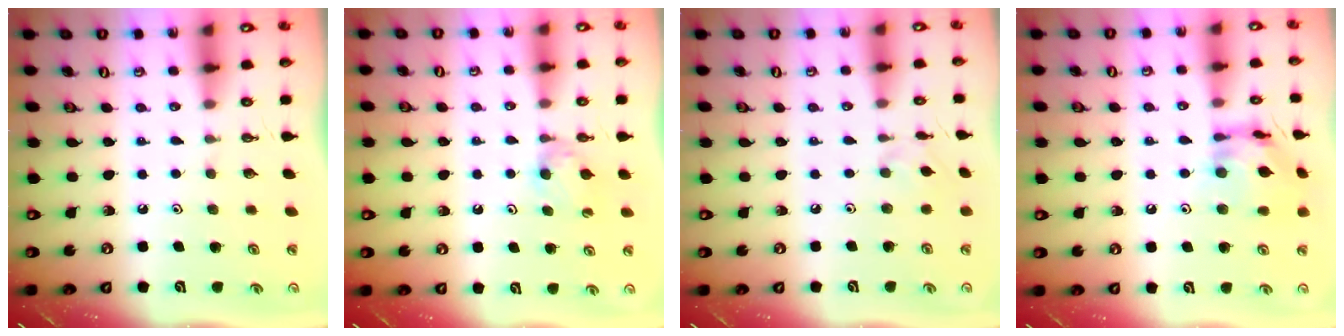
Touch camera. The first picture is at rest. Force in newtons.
{"total": 5.6, "press": 5.6, "slide": 0.8}
{"total": 2.4, "press": 2.4, "slide": 0.5}
{"total": 13.9, "press": 13.8, "slide": 1.2}